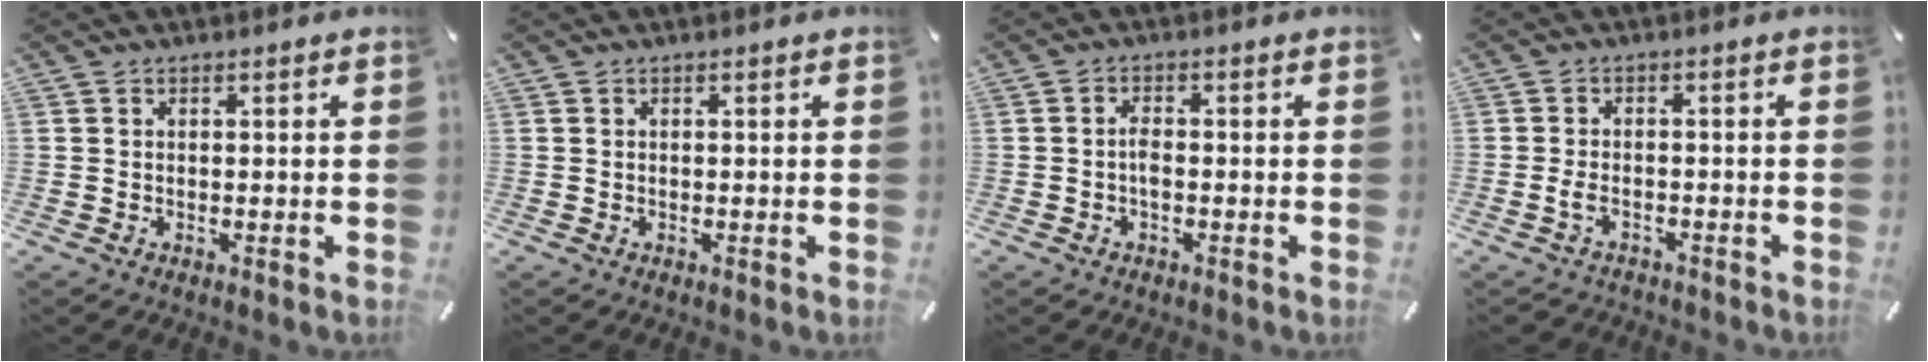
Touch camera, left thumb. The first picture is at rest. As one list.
[{"total": 0.0}, {"total": 2.6, "force": [-0.7, 1.2, 2.2], "torque": [-0.042, 0.005, -0.013]}, {"total": 3.3, "force": [-1.8, 1.9, 1.9], "torque": [-0.049, 0.005, -0.038]}]